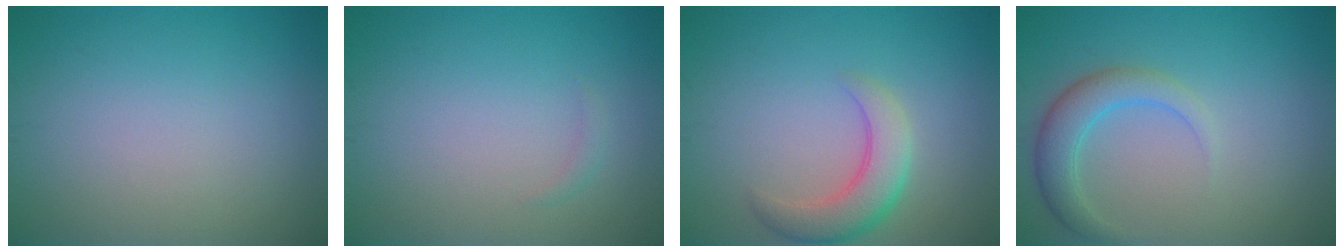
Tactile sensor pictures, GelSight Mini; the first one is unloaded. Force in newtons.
{"total": 0.6, "press": 0.6, "slide": 0.0}
{"total": 4.1, "press": 4.1, "slide": 0.3}
{"total": 3.2, "press": 3.2, "slide": 0.0}